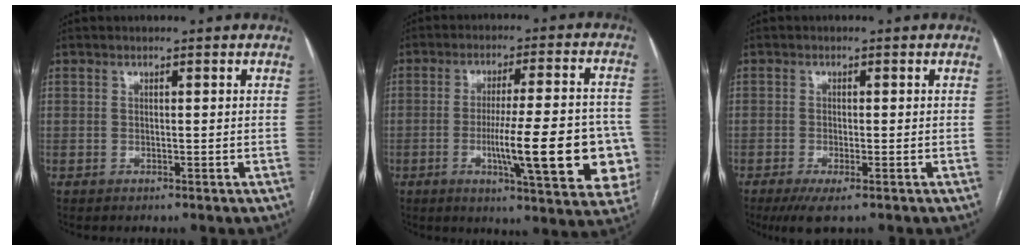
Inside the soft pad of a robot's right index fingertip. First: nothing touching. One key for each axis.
{"total": 18.0, "fx": -4.2, "fy": 2.7, "fz": 17.3, "tx": -0.185, "ty": 0.012, "tz": -0.047}
{"total": 3.9, "fx": -2.5, "fy": 0.7, "fz": 3.0, "tx": -0.055, "ty": -0.011, "tz": -0.039}